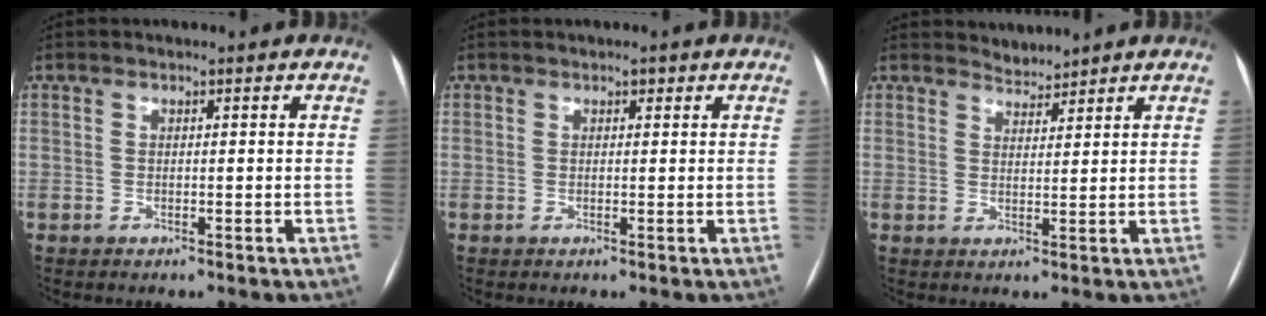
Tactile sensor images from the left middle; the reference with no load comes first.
{"total": 0.8, "force": [0.5, 0.4, 0.4], "torque": [-0.007, 0.003, 0.006]}
{"total": 2.3, "force": [2.2, 0.2, -0.5], "torque": [0.001, 0.004, 0.043]}